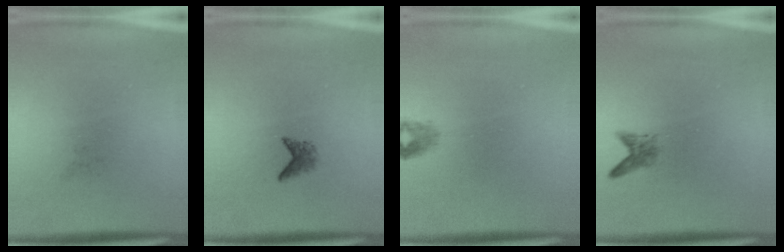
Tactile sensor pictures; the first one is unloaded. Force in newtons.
{"total": 1.4}
{"total": 1.2}
{"total": 1.6}